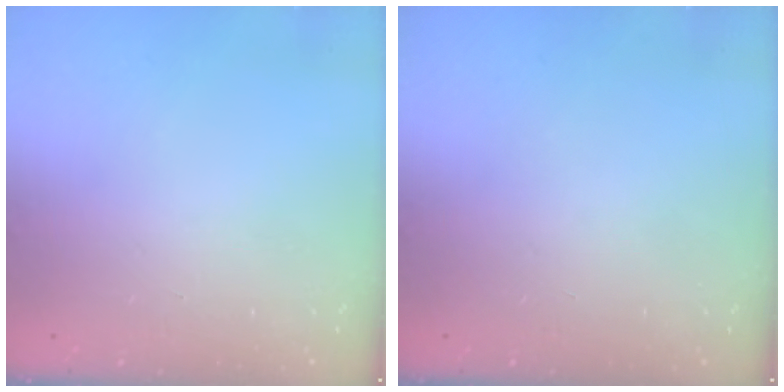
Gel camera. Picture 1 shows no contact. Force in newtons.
{"total": 0.0}